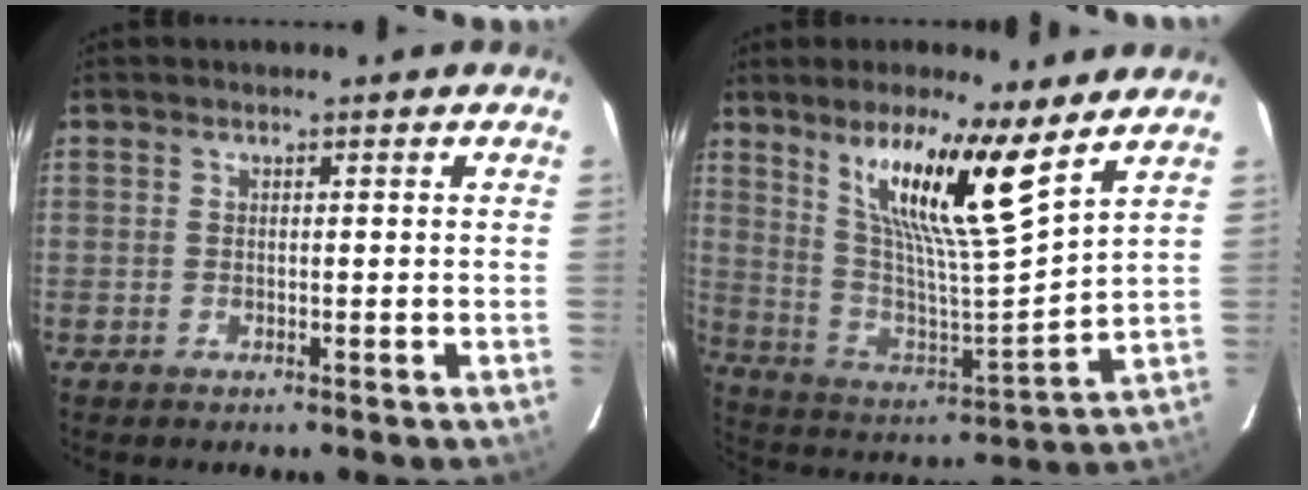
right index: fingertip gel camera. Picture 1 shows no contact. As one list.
[{"total": 16.8, "force": [10.5, 0.9, 13.1], "torque": [-0.220, -0.008, 0.201]}]